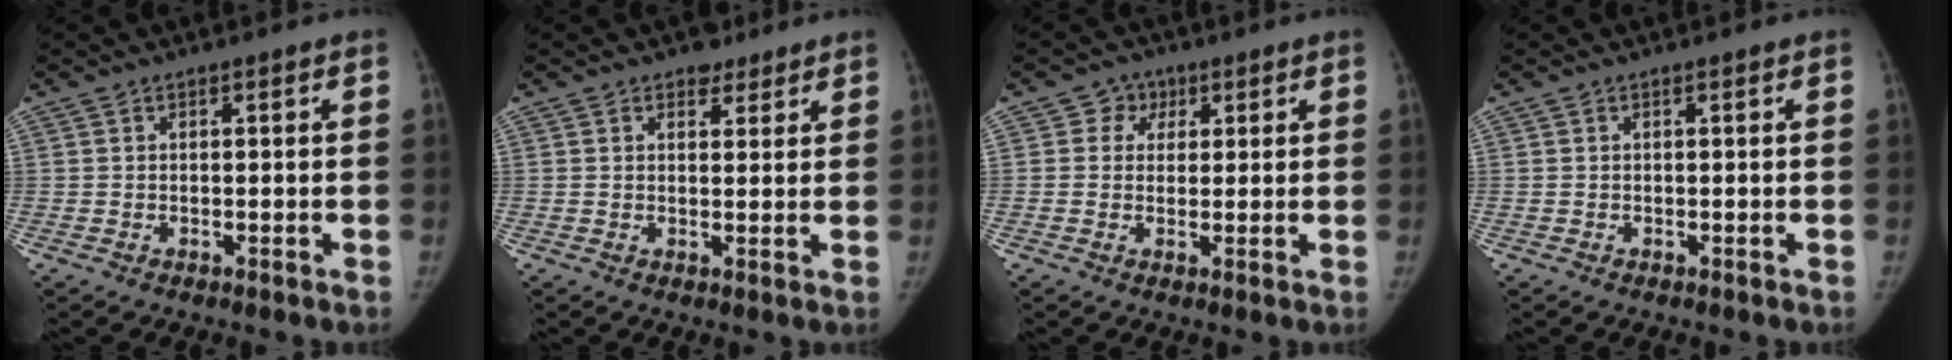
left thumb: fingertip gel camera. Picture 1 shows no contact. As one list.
[{"total": 3.2, "force": [2.3, 2.1, 0.9], "torque": [0.012, -0.012, 0.029]}, {"total": 3.8, "force": [1.4, 3.4, 0.7], "torque": [0.019, 0.002, 0.013]}, {"total": 0.0}]